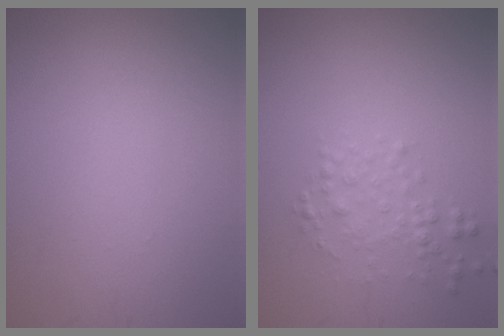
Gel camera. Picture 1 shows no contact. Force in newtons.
{"total": 1.9, "press": 1.9, "slide": 0.0}